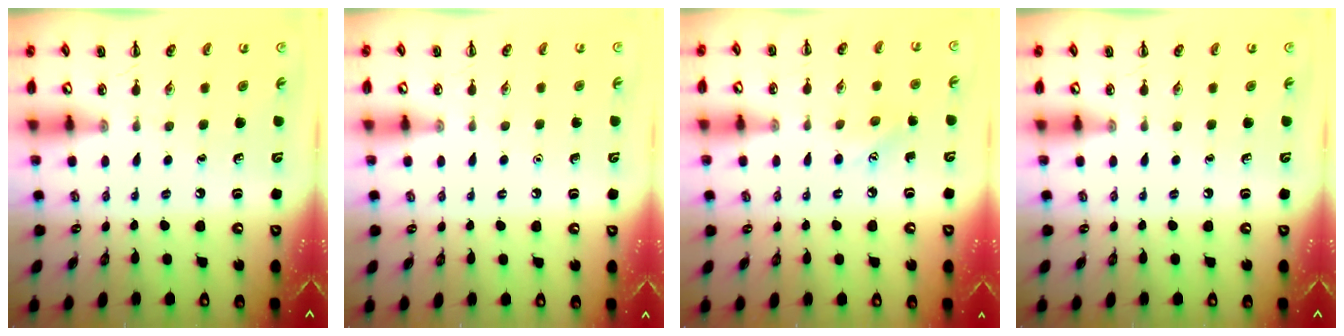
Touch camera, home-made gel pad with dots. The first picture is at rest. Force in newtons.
{"total": 1.6, "press": 1.6, "slide": 0.1}
{"total": 5.7, "press": 5.6, "slide": 1.2}
{"total": 0.0}